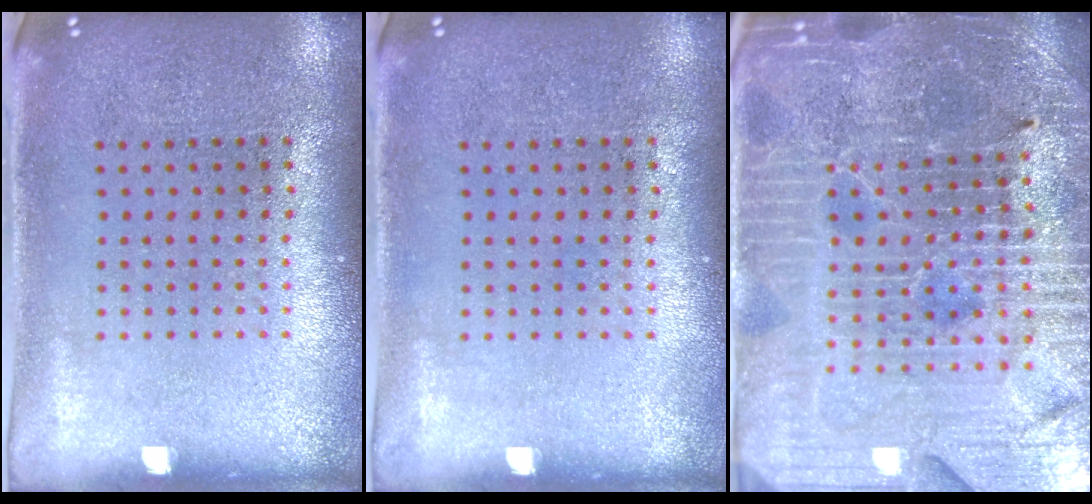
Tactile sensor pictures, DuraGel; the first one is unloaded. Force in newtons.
{"total": 0.0}
{"total": 5.6, "press": 5.2, "slide": 2.1}